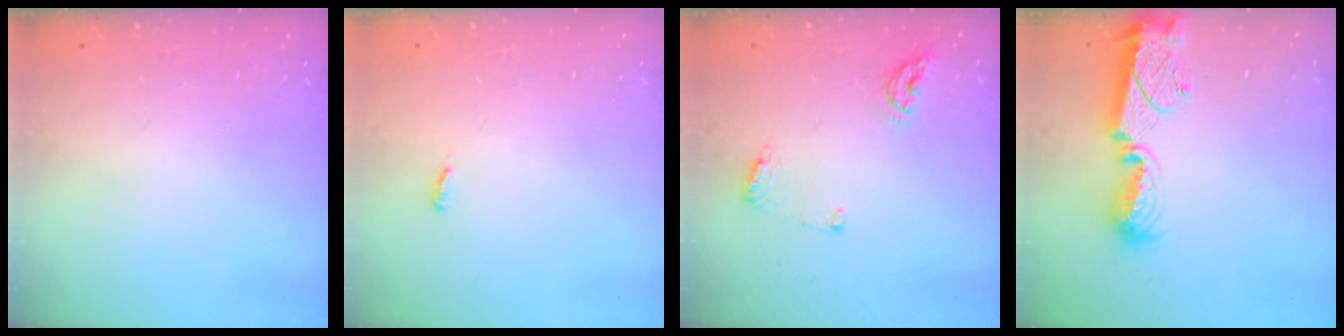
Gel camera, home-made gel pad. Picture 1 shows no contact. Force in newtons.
{"total": 2.6, "press": 2.4, "slide": 1.0}
{"total": 6.9, "press": 6.8, "slide": 0.9}
{"total": 12.3, "press": 12.3, "slide": 0.8}